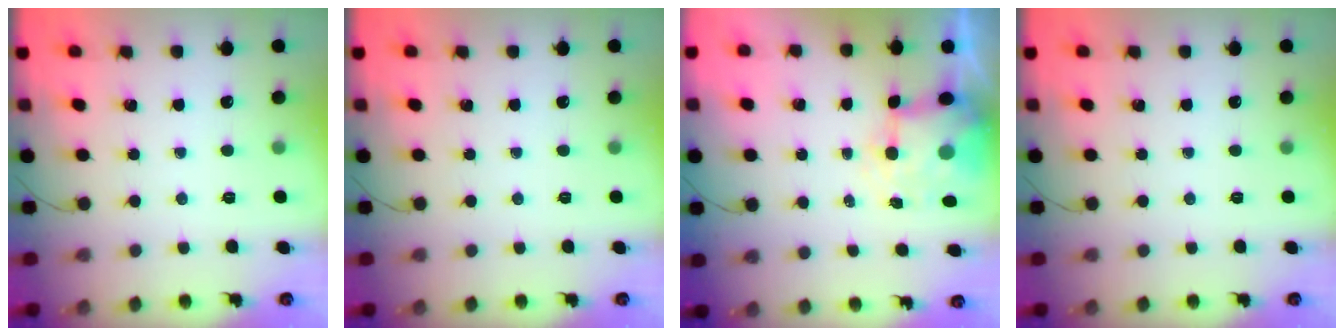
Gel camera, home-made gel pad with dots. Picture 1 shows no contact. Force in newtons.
{"total": 0.0}
{"total": 7.6, "press": 7.4, "slide": 1.8}
{"total": 0.0}